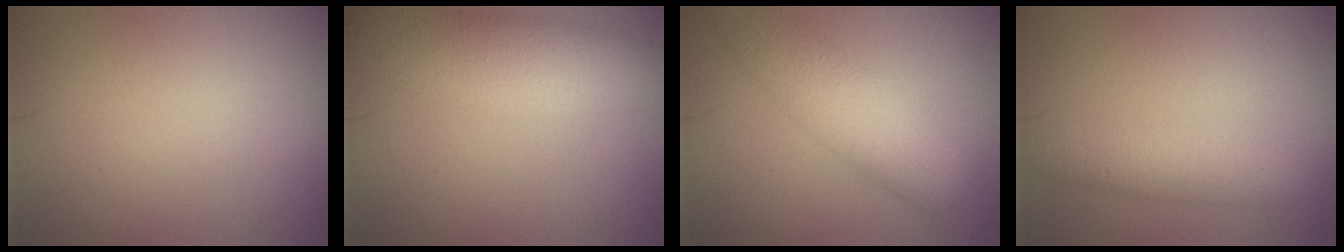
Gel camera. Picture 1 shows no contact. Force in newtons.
{"total": 7.1, "press": 7.0, "slide": 0.7}
{"total": 5.0, "press": 5.0, "slide": 0.2}
{"total": 2.4, "press": 2.4, "slide": 0.1}